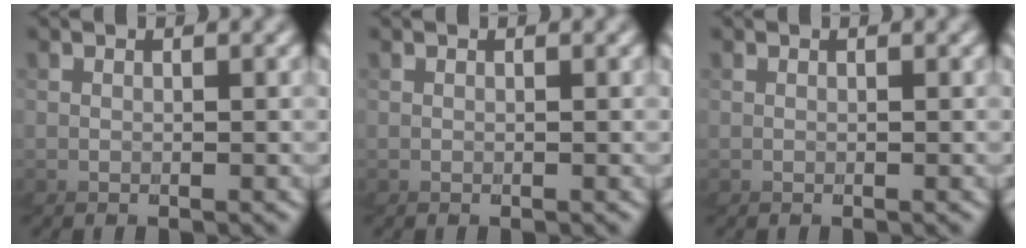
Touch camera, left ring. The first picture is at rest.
{"total": 0.0}
{"total": 0.0}